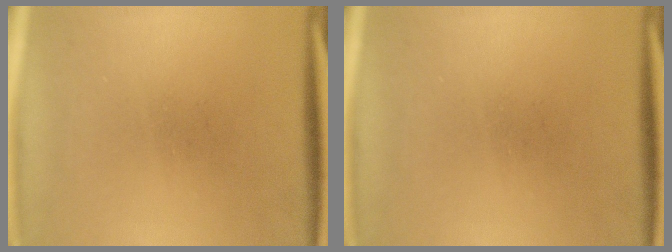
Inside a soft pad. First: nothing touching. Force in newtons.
{"total": 0.0}